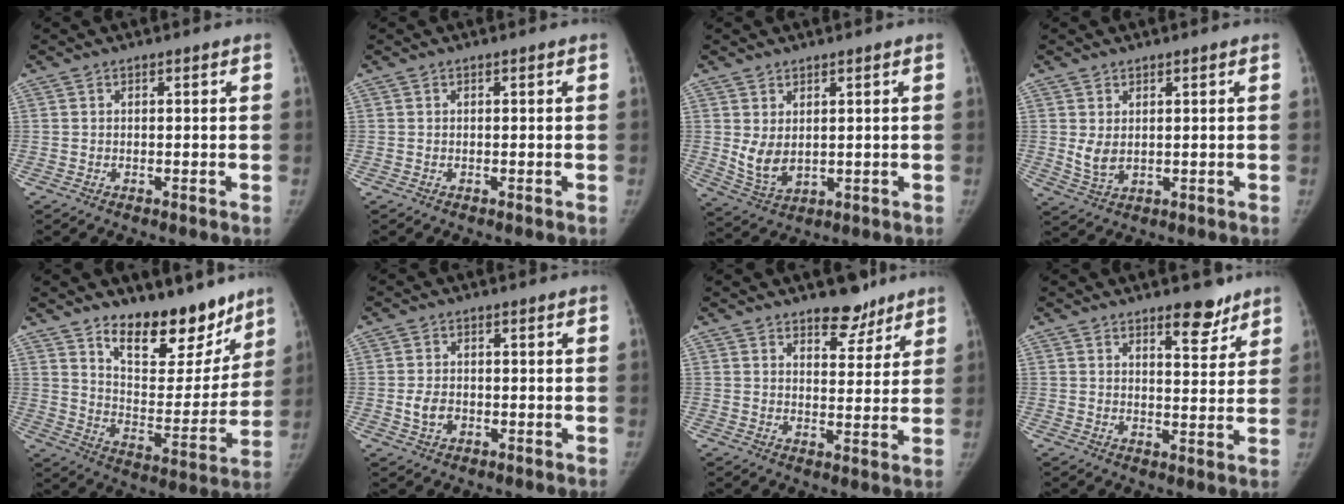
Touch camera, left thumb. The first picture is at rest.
{"total": 0.0}
{"total": 5.8, "force": [1.3, 3.8, 4.3], "torque": [-0.074, -0.018, 0.041]}
{"total": 3.7, "force": [0.9, 2.4, 2.7], "torque": [-0.046, -0.013, 0.028]}
{"total": 17.9, "force": [13.0, 8.2, 9.2], "torque": [-0.070, -0.103, 0.202]}
{"total": 3.3, "force": [-0.7, 2.5, 2.1], "torque": [-0.037, 0.004, -0.011]}
{"total": 6.8, "force": [5.2, 3.3, 2.8], "torque": [-0.006, -0.034, 0.077]}
{"total": 6.3, "force": [4.6, 2.5, 3.5], "torque": [-0.023, -0.032, 0.064]}